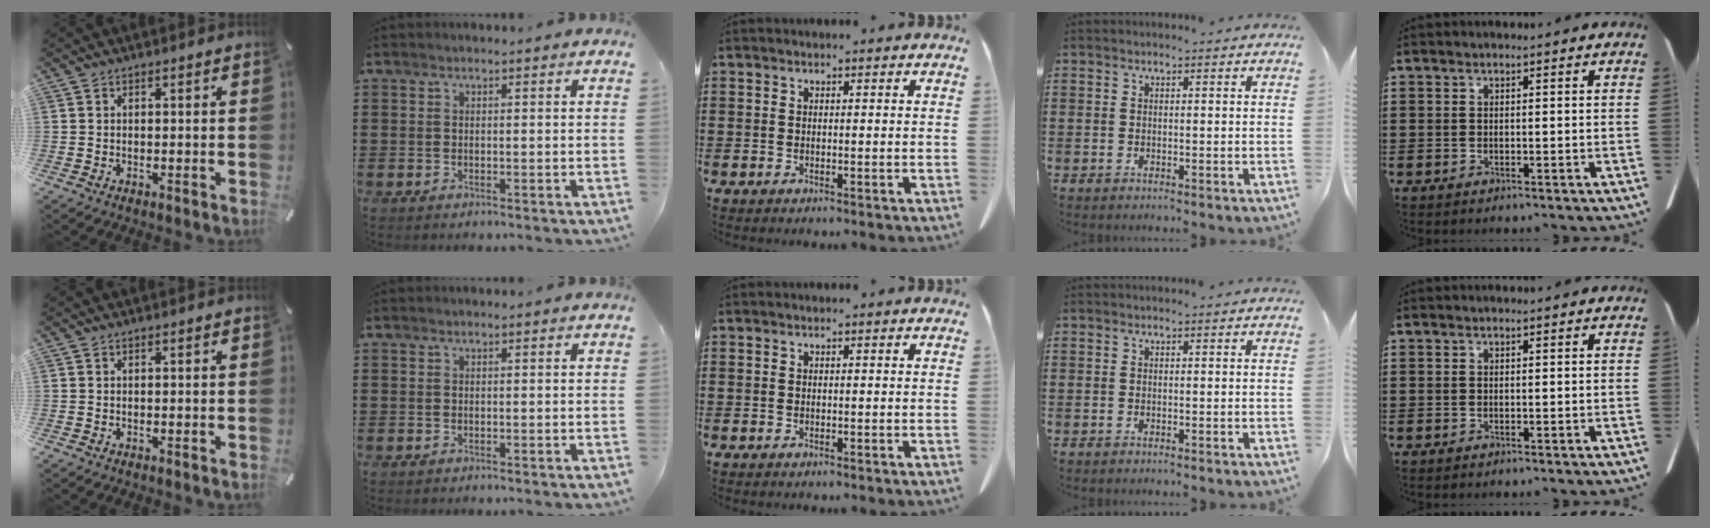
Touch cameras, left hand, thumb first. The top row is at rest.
{}